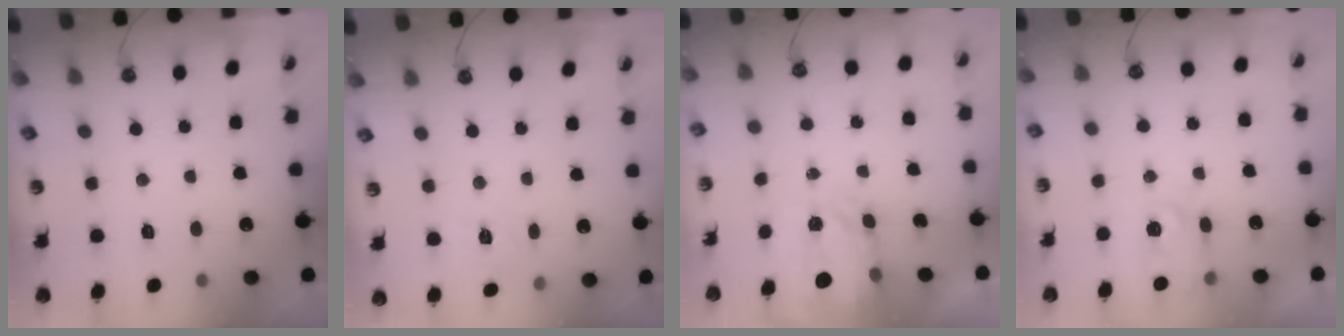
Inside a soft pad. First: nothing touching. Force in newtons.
{"total": 5.0, "press": 5.0, "slide": 0.6}
{"total": 3.6, "press": 3.5, "slide": 0.5}
{"total": 4.4, "press": 4.4, "slide": 0.4}